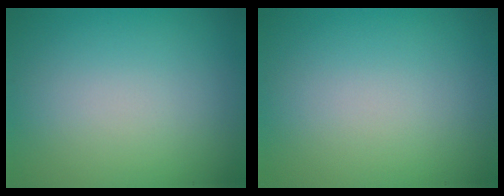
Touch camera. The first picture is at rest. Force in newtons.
{"total": 0.0}